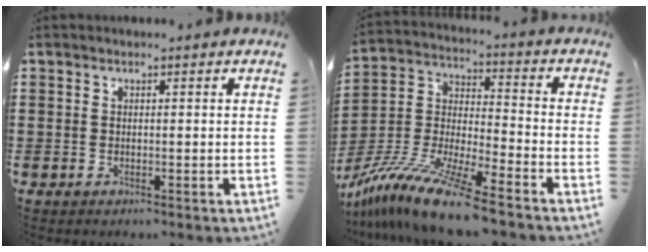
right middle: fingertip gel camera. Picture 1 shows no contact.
{"total": 13.4, "force": [-11.6, -0.1, 6.6], "torque": [-0.146, 0.007, -0.230]}